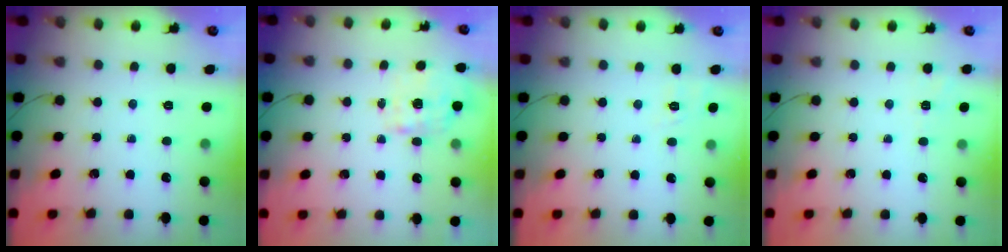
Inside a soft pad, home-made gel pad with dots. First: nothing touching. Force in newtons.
{"total": 1.4, "press": 1.2, "slide": 0.7}
{"total": 2.0, "press": 0.7, "slide": 1.9}
{"total": 2.0, "press": 1.3, "slide": 1.5}